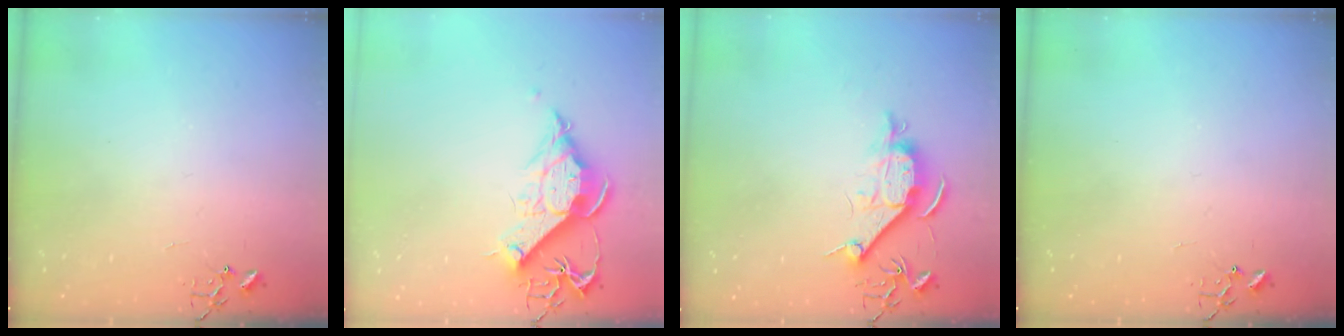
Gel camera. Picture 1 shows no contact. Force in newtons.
{"total": 13.2, "press": 13.1, "slide": 1.6}
{"total": 9.3, "press": 9.2, "slide": 1.1}
{"total": 0.0}